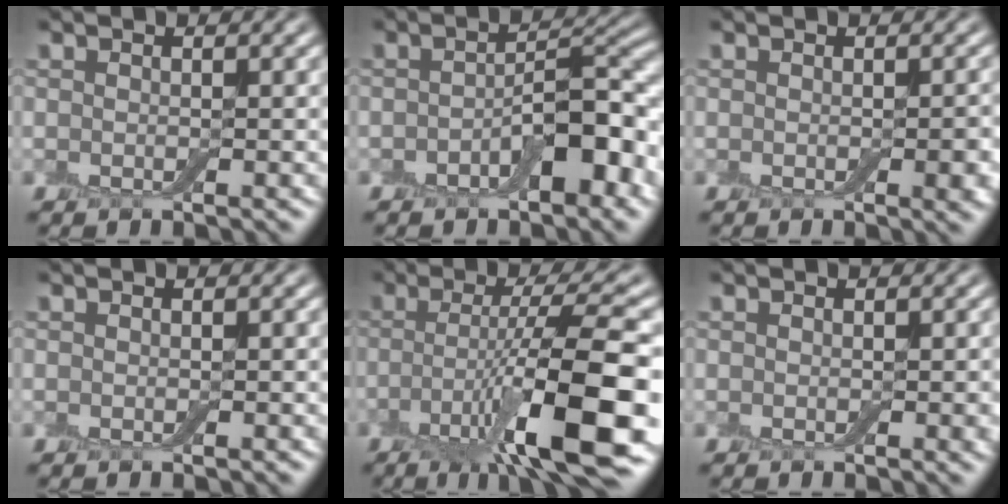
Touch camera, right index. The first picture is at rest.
{"total": 5.7, "force": [-1.9, 2.4, 4.8], "torque": [-0.065, 0.012, -0.033]}
{"total": 1.6, "force": [-0.3, 0.4, 1.6], "torque": [-0.019, -0.002, -0.002]}
{"total": 0.0}
{"total": 11.1, "force": [-3.5, 1.8, 10.4], "torque": [-0.158, 0.006, -0.061]}
{"total": 0.7, "force": [-0.1, 0.3, 0.7], "torque": [-0.008, -0.002, 0.000]}